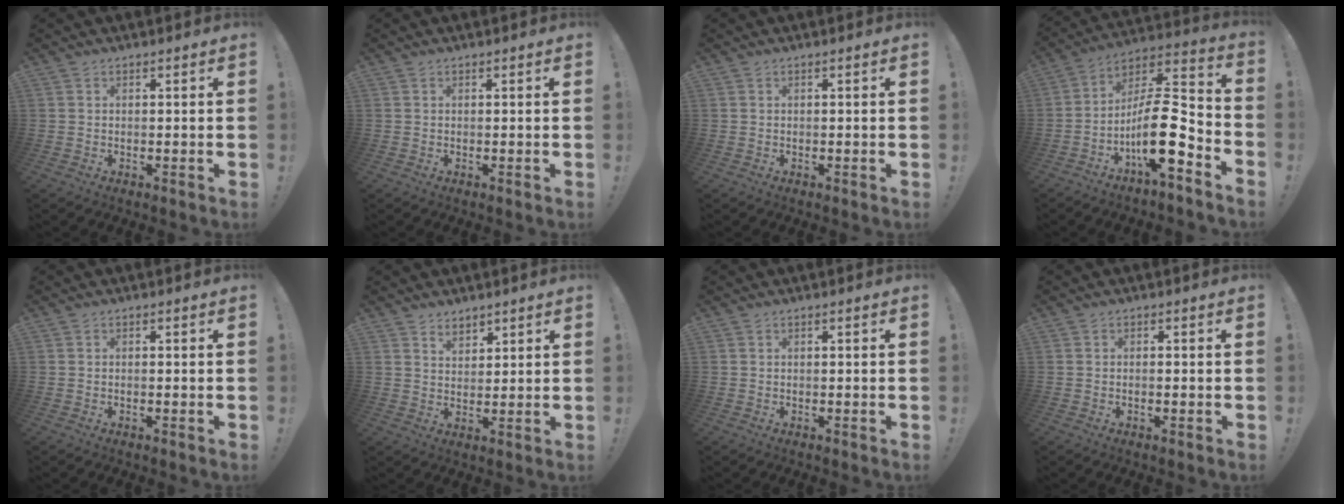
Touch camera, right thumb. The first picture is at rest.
{"total": 0.0}
{"total": 0.0}
{"total": 17.1, "force": [-5.9, 5.0, 15.2], "torque": [-0.271, 0.016, -0.100]}
{"total": 0.6, "force": [-0.4, -0.3, 0.3], "torque": [-0.005, -0.002, -0.006]}
{"total": 4.4, "force": [3.5, 2.6, 0.5], "torque": [-0.004, -0.024, 0.066]}
{"total": 0.0}
{"total": 1.0, "force": [-0.6, -0.2, 0.8], "torque": [-0.013, -0.001, -0.010]}